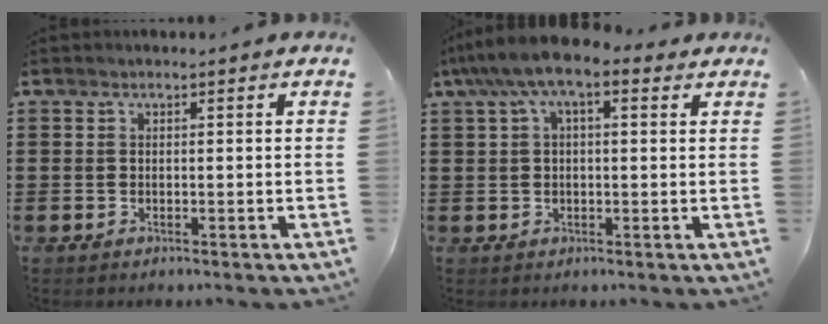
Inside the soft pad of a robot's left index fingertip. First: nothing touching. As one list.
[{"total": 6.6, "force": [3.4, 2.1, 5.2], "torque": [-0.107, 0.003, 0.059]}]